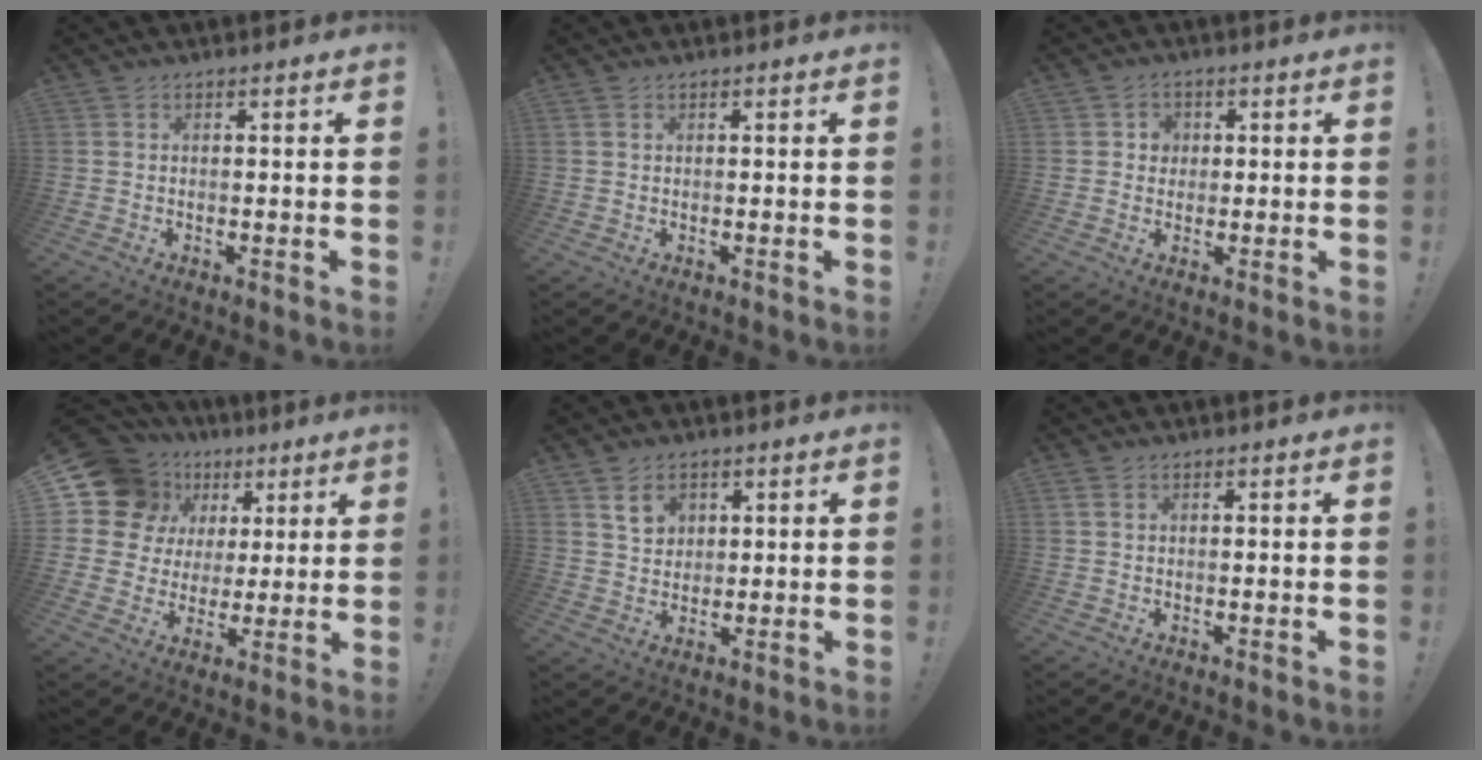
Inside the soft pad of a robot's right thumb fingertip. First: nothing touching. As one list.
[{"total": 0.8, "force": [0.4, 0.4, 0.5], "torque": [-0.019, 0.005, 0.009]}, {"total": 3.5, "force": [0.4, 3.3, 1.0], "torque": [-0.015, 0.004, 0.007]}, {"total": 15.2, "force": [6.3, 12.5, 6.1], "torque": [-0.113, -0.026, 0.145]}, {"total": 6.6, "force": [3.3, 5.0, 3.0], "torque": [-0.036, -0.008, 0.059]}, {"total": 1.2, "force": [0.6, 0.7, 0.9], "torque": [-0.026, 0.006, 0.012]}]